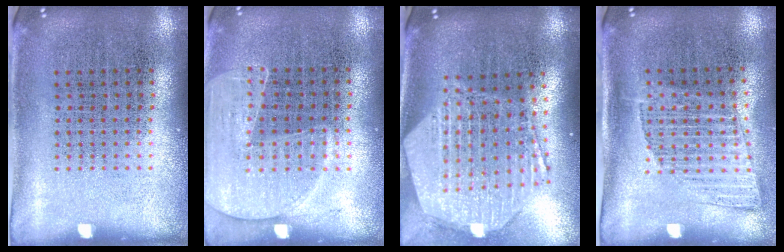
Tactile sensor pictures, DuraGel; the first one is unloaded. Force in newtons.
{"total": 1.6, "press": 1.4, "slide": 0.7}
{"total": 2.9, "press": 2.3, "slide": 1.8}
{"total": 1.3, "press": 1.0, "slide": 0.8}